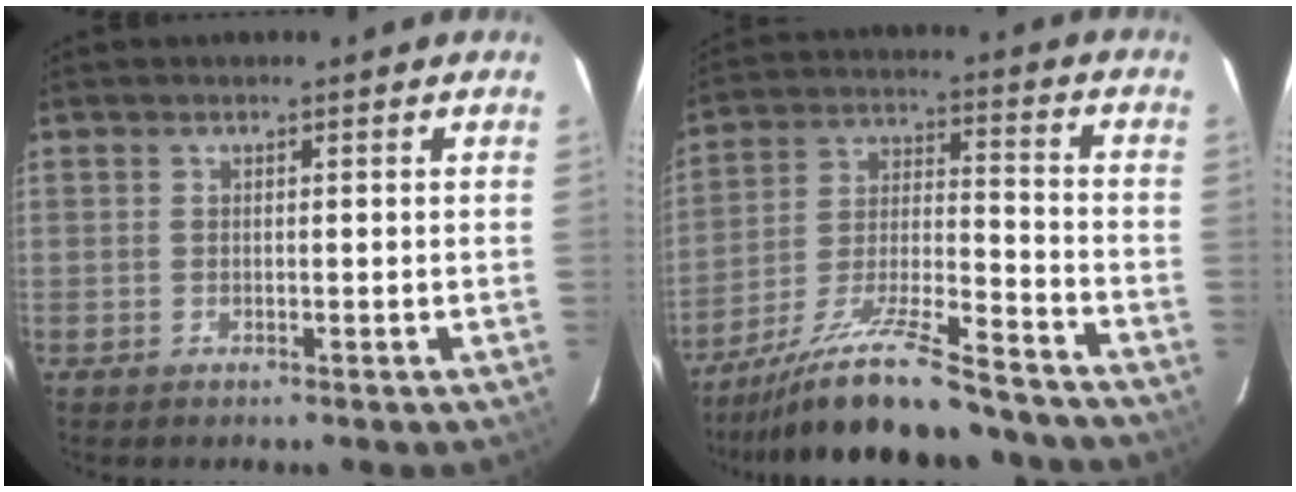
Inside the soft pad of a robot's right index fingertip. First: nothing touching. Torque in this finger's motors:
{"motor_torque": [1.37, -0.77, 0.65, 0.14]}